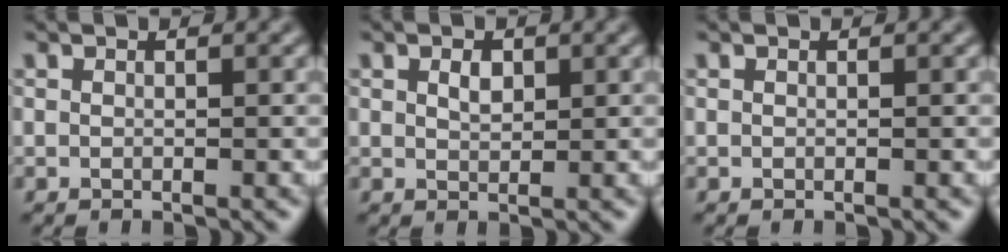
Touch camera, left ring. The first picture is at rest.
{"total": 1.4, "force": [0.6, 0.9, 0.9], "torque": [-0.016, 0.001, 0.012]}
{"total": 0.0}